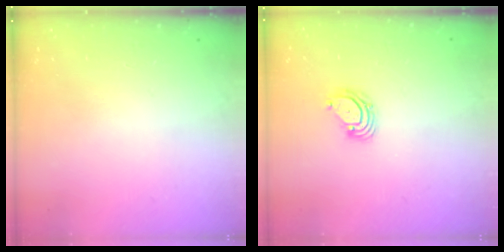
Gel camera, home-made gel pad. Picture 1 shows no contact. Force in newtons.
{"total": 3.6, "press": 3.6, "slide": 0.3}